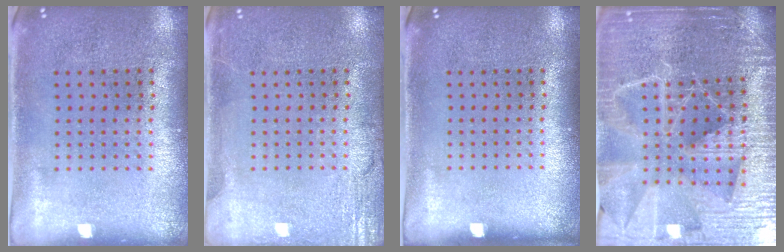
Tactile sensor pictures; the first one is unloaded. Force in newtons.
{"total": 2.7, "press": 2.7, "slide": 0.3}
{"total": 0.0}
{"total": 5.3, "press": 4.8, "slide": 2.3}